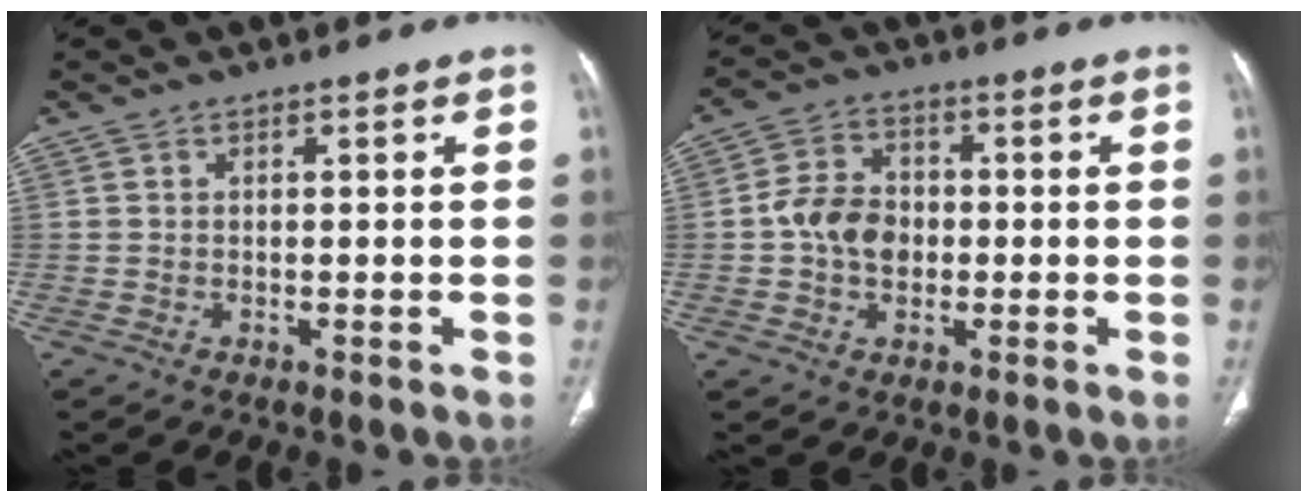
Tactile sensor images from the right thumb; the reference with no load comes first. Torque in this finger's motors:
{"motor_torque": [0.69, 0.95, 0.50, -0.04, 0.05]}